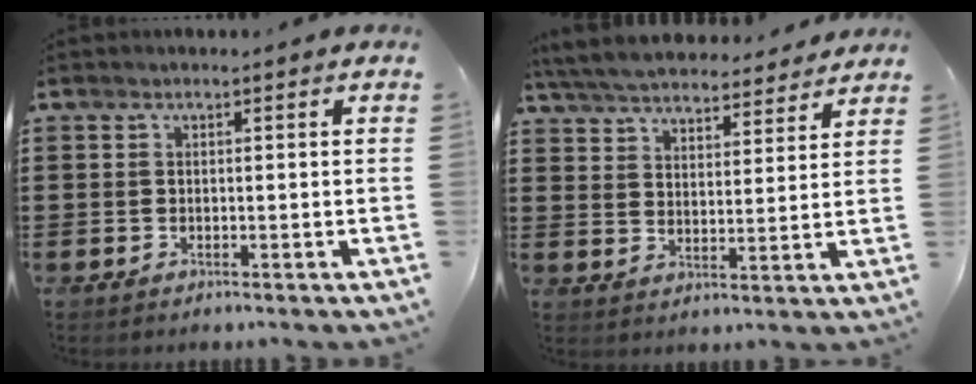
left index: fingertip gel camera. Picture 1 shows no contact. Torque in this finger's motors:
{"motor_torque": [1.20, -0.94, 1.05, 0.21]}